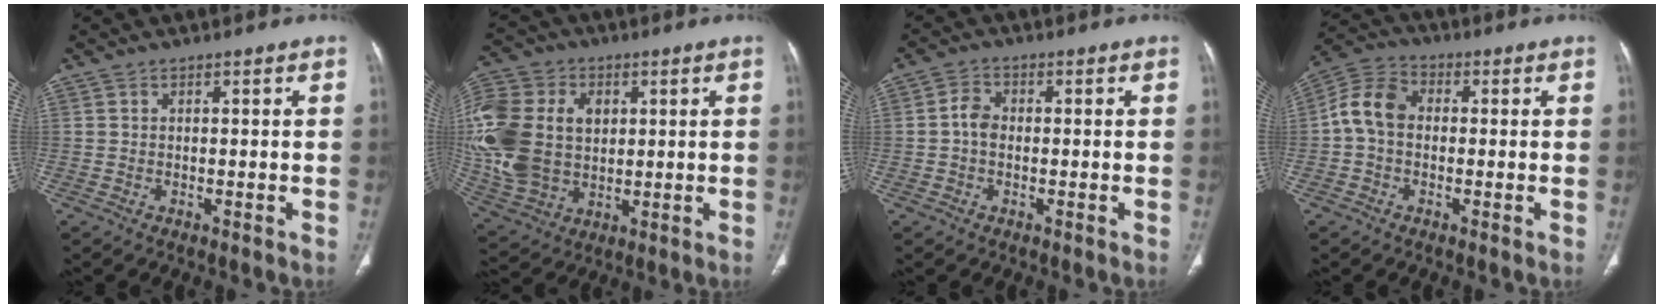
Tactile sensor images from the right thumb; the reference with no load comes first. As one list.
[{"total": 22.8, "force": [2.7, 17.0, 15.0], "torque": [-0.343, 0.009, 0.065]}, {"total": 3.4, "force": [-0.4, 2.6, 2.2], "torque": [-0.034, 0.011, -0.014]}, {"total": 8.1, "force": [-0.2, 6.0, 5.4], "torque": [-0.096, 0.025, -0.016]}]